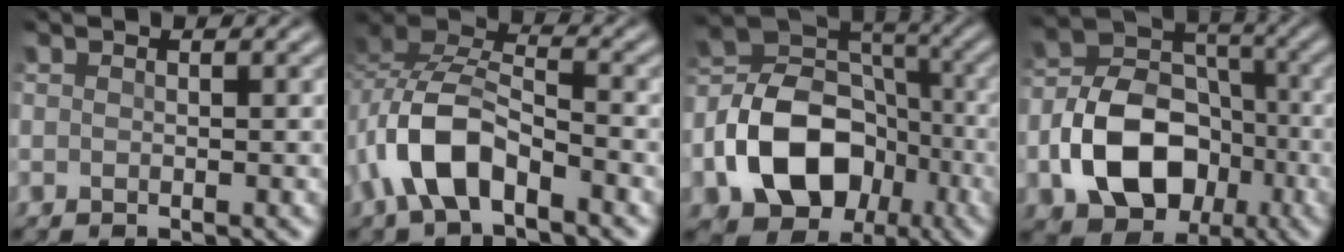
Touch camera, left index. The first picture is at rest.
{"total": 6.7, "force": [-3.3, 3.2, 4.9], "torque": [-0.098, 0.009, -0.068]}
{"total": 12.5, "force": [-4.3, 9.2, 7.3], "torque": [-0.145, 0.001, -0.081]}
{"total": 10.1, "force": [-3.5, 7.1, 6.3], "torque": [-0.117, 0.003, -0.065]}